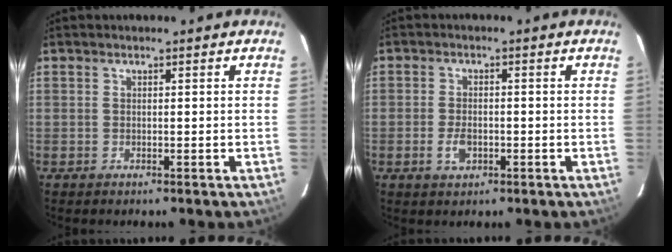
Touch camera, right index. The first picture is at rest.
{"total": 3.6, "force": [-1.4, 2.1, 2.5], "torque": [-0.055, -0.001, -0.023]}